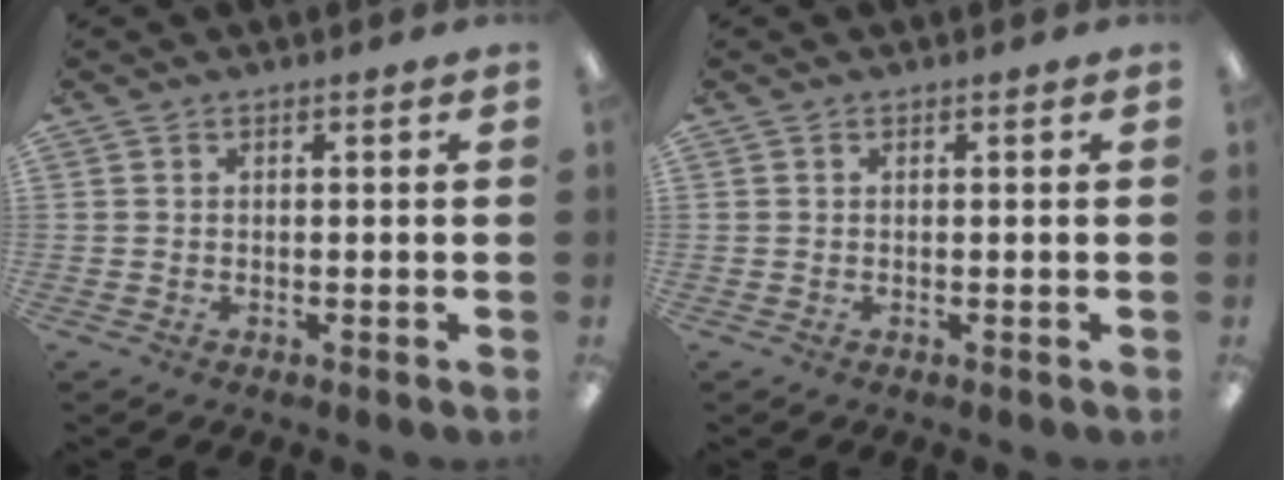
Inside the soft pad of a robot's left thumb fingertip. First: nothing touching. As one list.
[{"total": 0.0}]